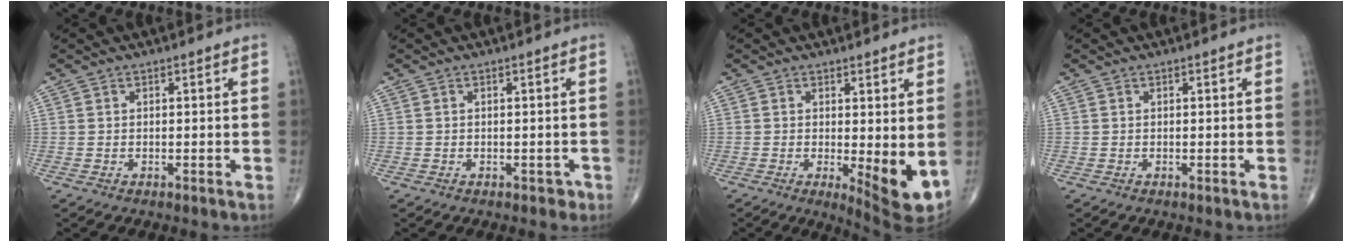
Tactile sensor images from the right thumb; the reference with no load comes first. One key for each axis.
{"total": 1.2, "fx": -0.5, "fy": 0.9, "fz": 0.6, "tx": 0.003, "ty": 0.003, "tz": -0.005}
{"total": 7.4, "fx": -0.5, "fy": 2.2, "fz": 7.0, "tx": -0.094, "ty": -0.021, "tz": -0.002}
{"total": 0.0}